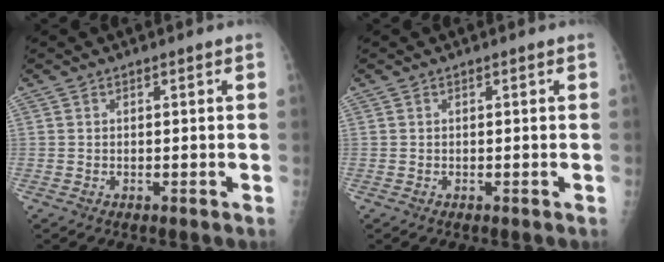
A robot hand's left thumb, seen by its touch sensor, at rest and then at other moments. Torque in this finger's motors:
{"motor_torque": [0.01, 0.01, 0.00, -0.01, 0.00]}